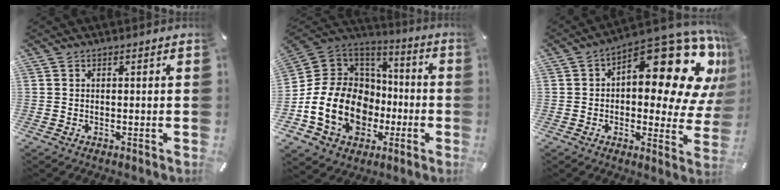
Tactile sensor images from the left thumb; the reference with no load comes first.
{"total": 19.8, "force": [-4.7, 15.6, 11.3], "torque": [-0.252, 0.009, -0.071]}
{"total": 23.0, "force": [10.4, 10.3, 17.7], "torque": [-0.213, -0.097, 0.172]}